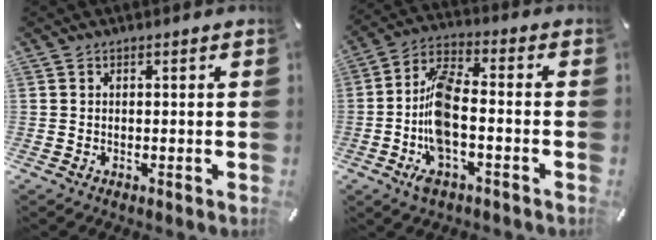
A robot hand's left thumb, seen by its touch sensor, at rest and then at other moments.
{"total": 11.5, "force": [-3.1, 5.0, 9.9], "torque": [-0.213, 0.002, -0.055]}